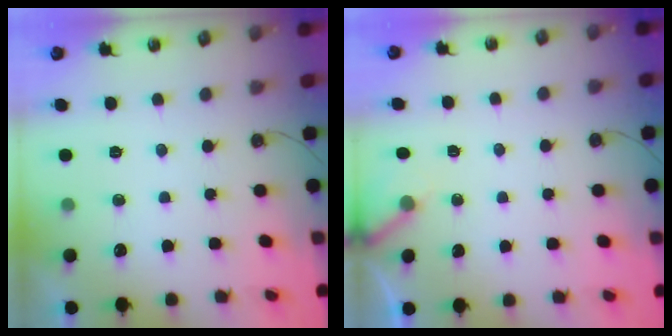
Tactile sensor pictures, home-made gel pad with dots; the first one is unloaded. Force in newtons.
{"total": 3.2, "press": 3.2, "slide": 0.2}